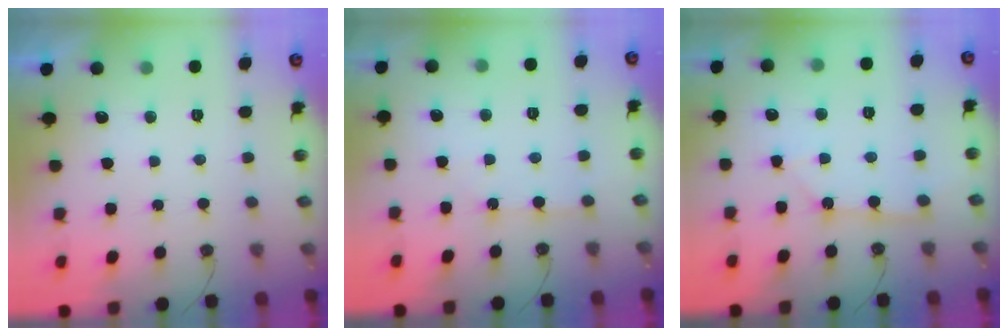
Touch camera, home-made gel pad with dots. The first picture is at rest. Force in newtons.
{"total": 5.5, "press": 5.5, "slide": 0.6}
{"total": 3.0, "press": 3.0, "slide": 0.2}